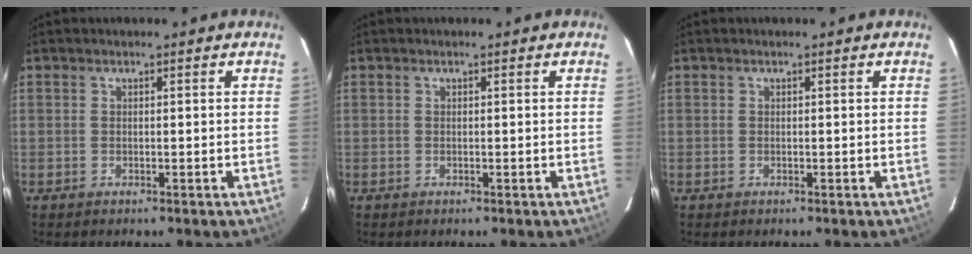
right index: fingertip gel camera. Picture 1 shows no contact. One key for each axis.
{"total": 0.0}
{"total": 0.0}